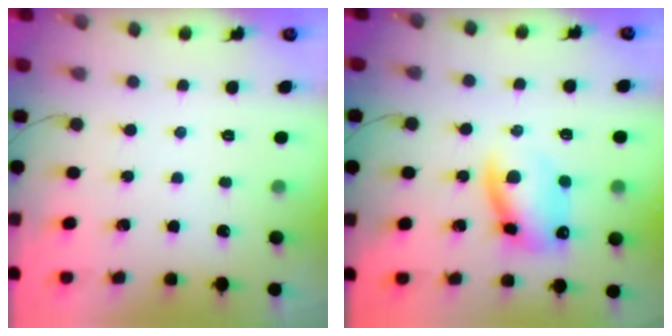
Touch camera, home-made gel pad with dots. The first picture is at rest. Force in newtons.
{"total": 11.9, "press": 11.8, "slide": 2.0}